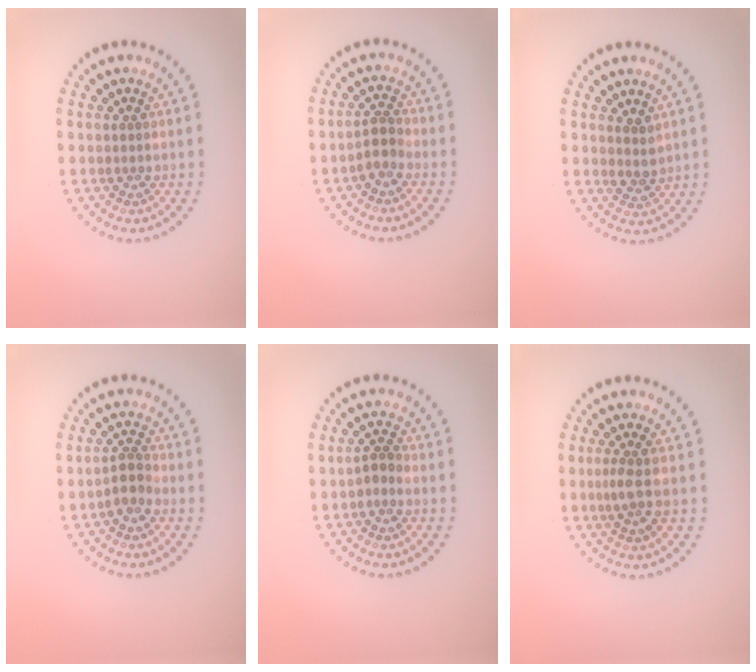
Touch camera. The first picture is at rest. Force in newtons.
{"total": 1.9, "press": 1.5, "slide": 1.1}
{"total": 1.7, "press": 1.4, "slide": 1.0}
{"total": 1.9, "press": 1.5, "slide": 1.1}
{"total": 1.2, "press": 1.0, "slide": 0.7}
{"total": 1.8, "press": 1.4, "slide": 1.2}